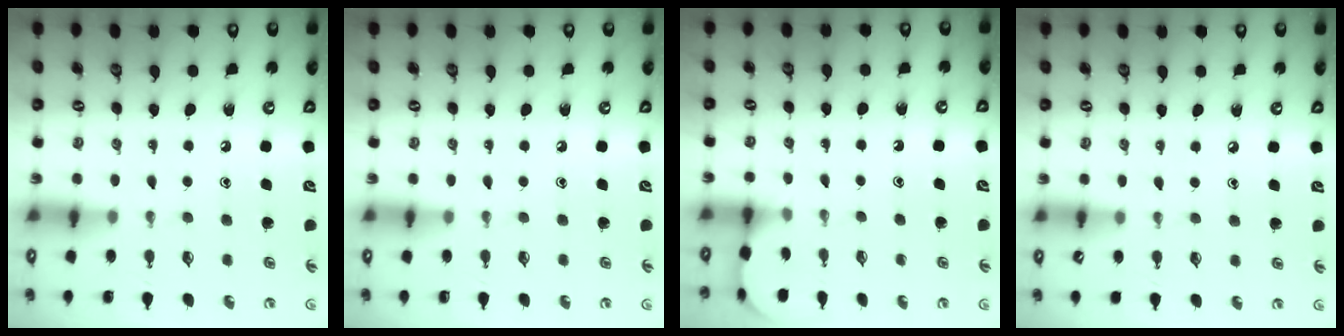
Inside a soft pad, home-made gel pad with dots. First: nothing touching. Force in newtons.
{"total": 0.0}
{"total": 3.5, "press": 3.5, "slide": 0.3}
{"total": 2.3, "press": 2.3, "slide": 0.4}